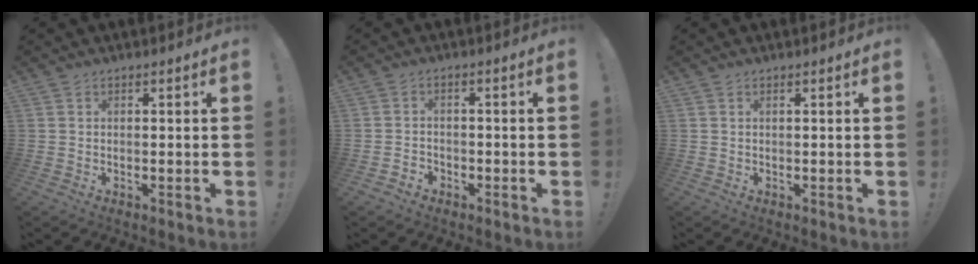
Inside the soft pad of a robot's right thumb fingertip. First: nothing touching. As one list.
[{"total": 2.7, "force": [-2.1, 1.5, 0.5], "torque": [-0.010, 0.004, -0.042]}, {"total": 0.0}]